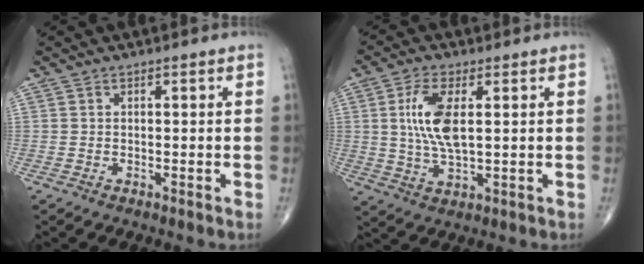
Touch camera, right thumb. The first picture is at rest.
{"total": 9.2, "force": [1.7, 3.8, 8.2], "torque": [-0.175, -0.008, 0.036]}